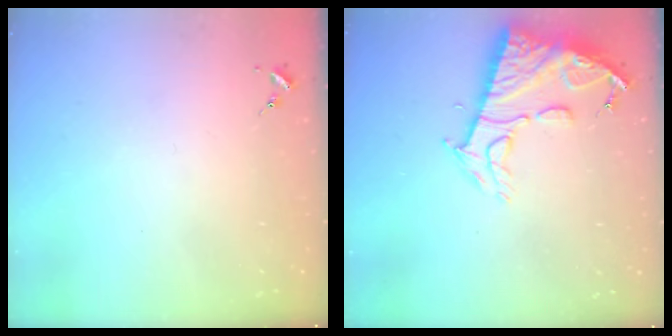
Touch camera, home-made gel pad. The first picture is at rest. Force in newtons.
{"total": 13.2, "press": 13.2, "slide": 1.2}